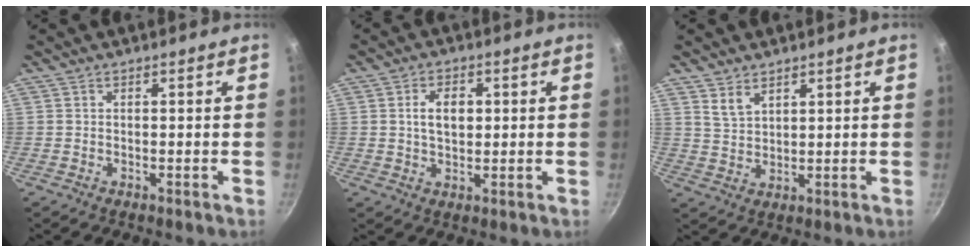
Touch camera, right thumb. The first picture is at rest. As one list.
[{"total": 5.4, "force": [0.8, 3.6, 4.0], "torque": [-0.053, 0.004, 0.014]}, {"total": 4.1, "force": [2.8, 2.2, 2.2], "torque": [-0.038, -0.017, 0.058]}]